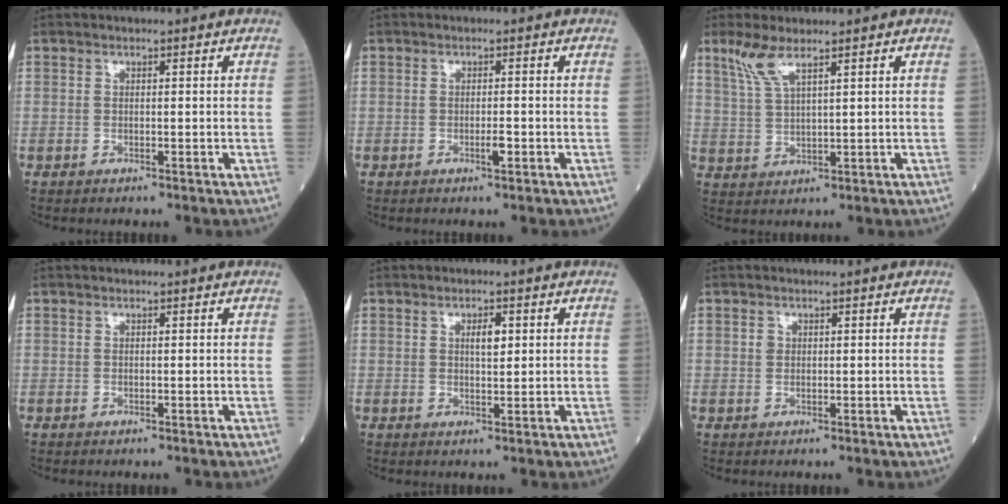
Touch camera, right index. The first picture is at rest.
{"total": 1.4, "force": [-0.6, 0.2, 1.3], "torque": [-0.025, -0.002, -0.010]}
{"total": 4.7, "force": [3.3, 0.5, 3.3], "torque": [-0.081, 0.005, 0.074]}
{"total": 0.0}
{"total": 2.4, "force": [0.8, 0.8, 2.2], "torque": [-0.036, -0.001, 0.013]}
{"total": 0.9, "force": [0.3, 0.8, 0.4], "torque": [-0.005, 0.000, 0.004]}